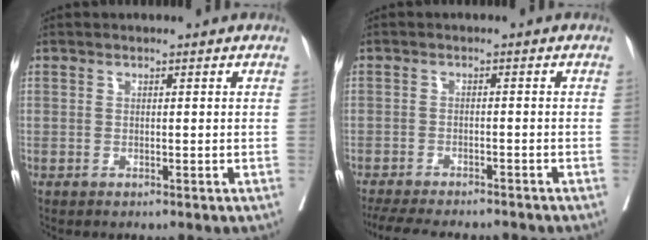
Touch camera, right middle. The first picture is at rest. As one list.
[{"total": 13.9, "force": [-12.3, 3.0, 5.6], "torque": [-0.113, -0.015, -0.169]}]